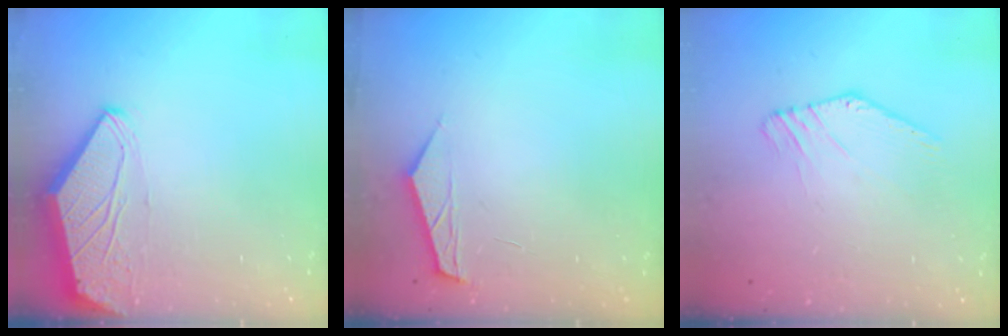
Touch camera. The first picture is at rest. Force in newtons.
{"total": 2.7, "press": 2.7, "slide": 0.4}
{"total": 2.7, "press": 2.7, "slide": 0.1}